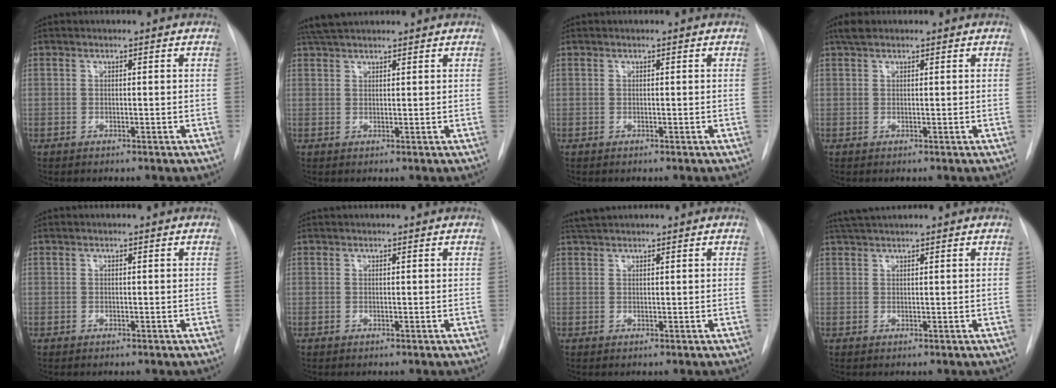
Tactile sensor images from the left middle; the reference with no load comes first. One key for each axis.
{"total": 4.6, "fx": 4.1, "fy": 0.8, "fz": 1.9, "tx": -0.033, "ty": 0.030, "tz": 0.076}
{"total": 0.0}
{"total": 2.1, "fx": 1.6, "fy": 0.9, "fz": 1.0, "tx": -0.018, "ty": 0.015, "tz": 0.027}
{"total": 0.0}
{"total": 0.8, "fx": 0.8, "fy": 0.0, "fz": 0.1, "tx": -0.005, "ty": 0.018, "tz": 0.018}
{"total": 2.5, "fx": 2.4, "fy": 0.1, "fz": 0.8, "tx": -0.015, "ty": 0.019, "tz": 0.045}
{"total": 3.0, "fx": 2.8, "fy": -0.3, "fz": 1.1, "tx": -0.018, "ty": 0.019, "tz": 0.055}